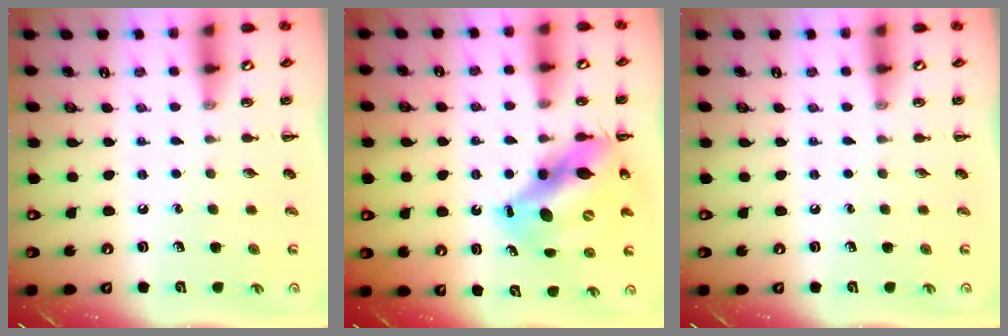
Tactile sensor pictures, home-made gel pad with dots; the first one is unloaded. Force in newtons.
{"total": 13.4, "press": 12.9, "slide": 3.8}
{"total": 0.0}